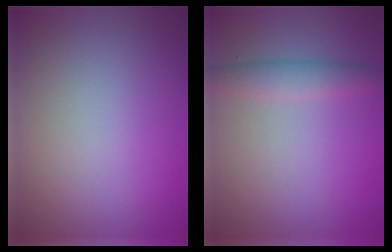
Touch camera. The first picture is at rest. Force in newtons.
{"total": 2.4, "press": 2.4, "slide": 0.1}